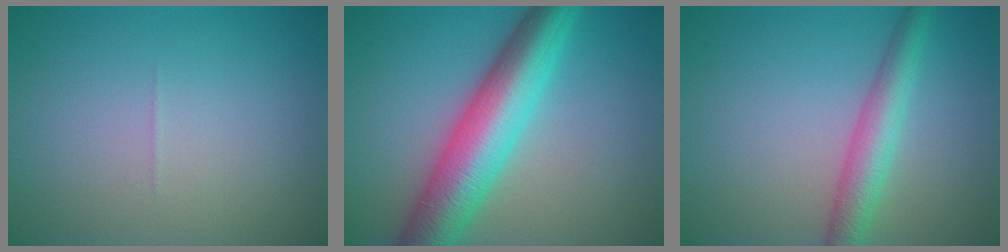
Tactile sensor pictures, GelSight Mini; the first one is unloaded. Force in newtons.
{"total": 9.1, "press": 9.1, "slide": 0.1}
{"total": 3.9, "press": 3.9, "slide": 0.1}